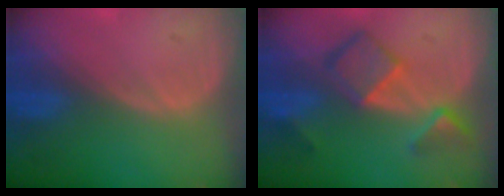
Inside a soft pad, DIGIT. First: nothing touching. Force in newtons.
{"total": 7.4, "press": 6.4, "slide": 3.8}